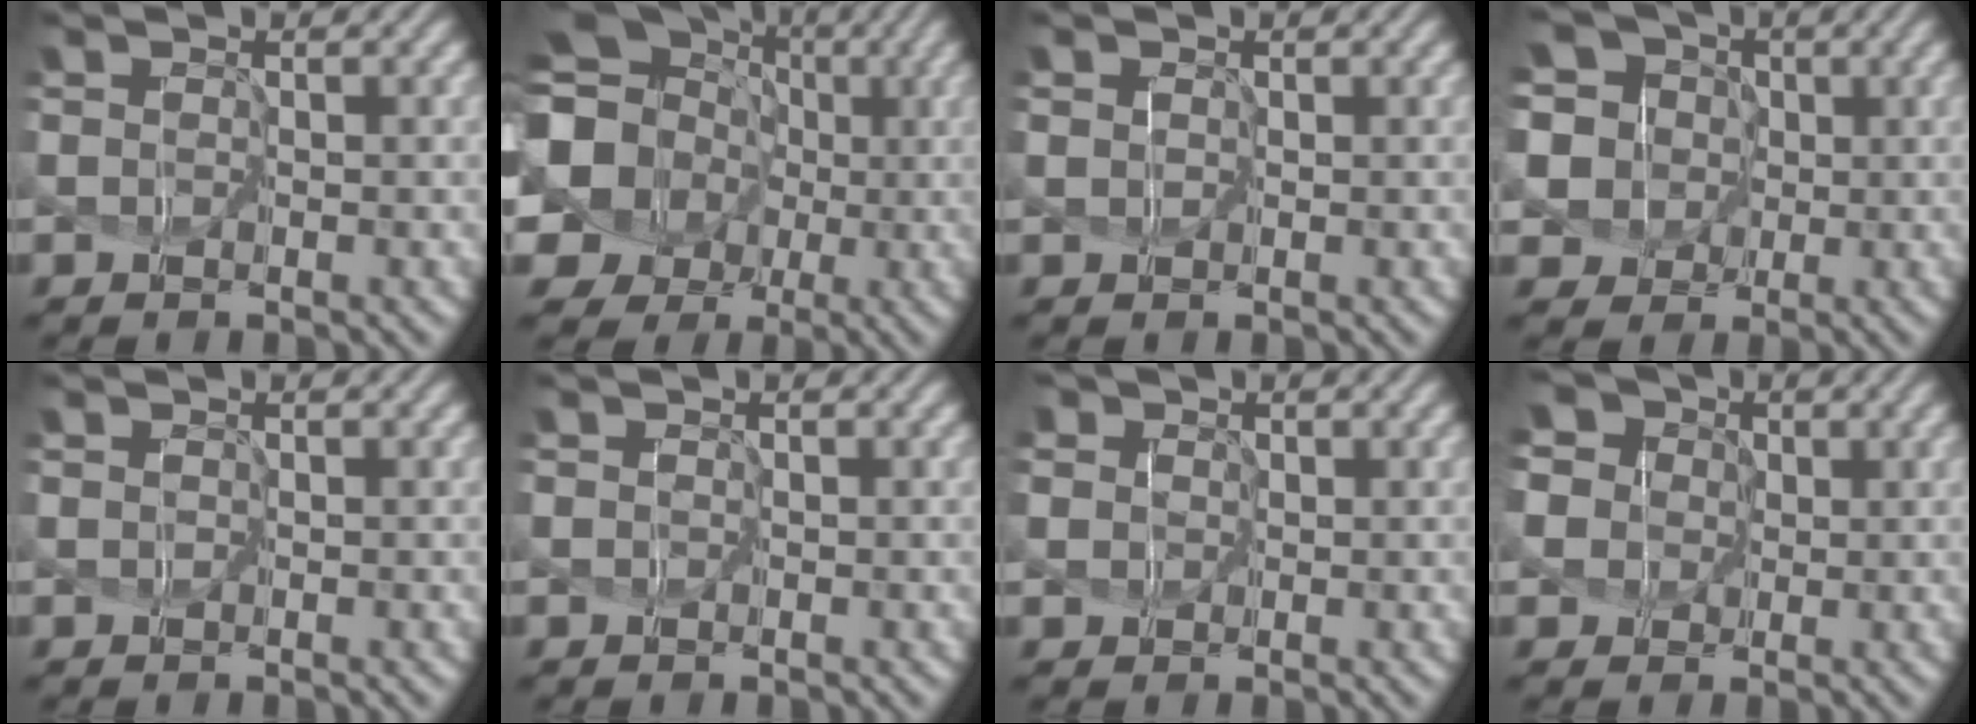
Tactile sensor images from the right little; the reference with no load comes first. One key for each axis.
{"total": 16.0, "fx": -0.5, "fy": 14.9, "fz": 5.8, "tx": -0.184, "ty": -0.009, "tz": -0.038}
{"total": 2.6, "fx": 1.1, "fy": 2.1, "fz": 1.2, "tx": -0.019, "ty": 0.025, "tz": -0.006}
{"total": 8.0, "fx": 1.9, "fy": 7.1, "fz": 3.3, "tx": -0.118, "ty": 0.022, "tz": 0.009}
{"total": 0.6, "fx": 0.3, "fy": 0.4, "fz": 0.3, "tx": 0.000, "ty": 0.007, "tz": -0.003}
{"total": 0.7, "fx": 0.2, "fy": 0.6, "fz": 0.3, "tx": 0.001, "ty": 0.008, "tz": -0.005}
{"total": 8.3, "fx": 3.2, "fy": 6.8, "fz": 3.5, "tx": -0.096, "ty": 0.036, "tz": 0.029}
{"total": 7.4, "fx": 1.8, "fy": 6.4, "fz": 3.2, "tx": -0.093, "ty": 0.025, "tz": -0.002}